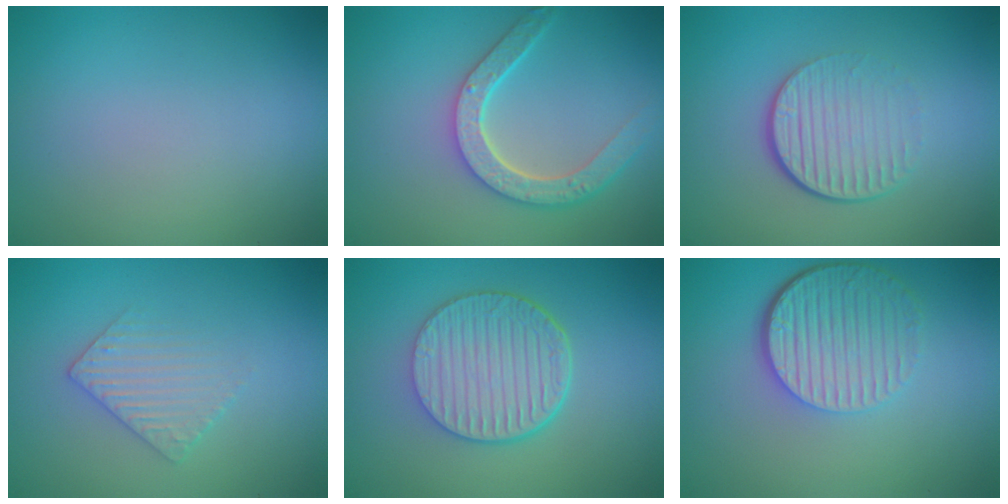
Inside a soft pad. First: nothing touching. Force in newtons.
{"total": 4.6, "press": 3.7, "slide": 2.7}
{"total": 4.6, "press": 2.8, "slide": 3.6}
{"total": 2.5, "press": 2.4, "slide": 0.5}
{"total": 6.3, "press": 4.7, "slide": 4.3}
{"total": 6.0, "press": 4.2, "slide": 4.3}